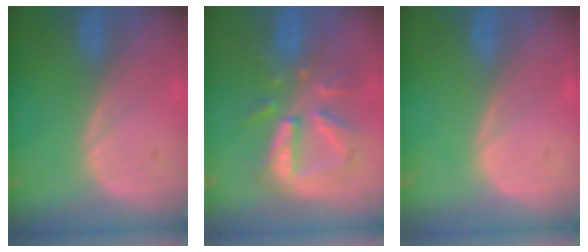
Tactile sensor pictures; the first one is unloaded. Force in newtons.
{"total": 9.5, "press": 8.8, "slide": 3.6}
{"total": 0.0}